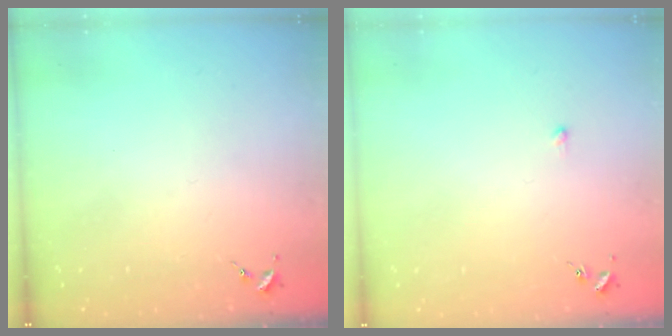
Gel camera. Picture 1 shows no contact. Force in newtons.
{"total": 2.9, "press": 2.8, "slide": 0.6}